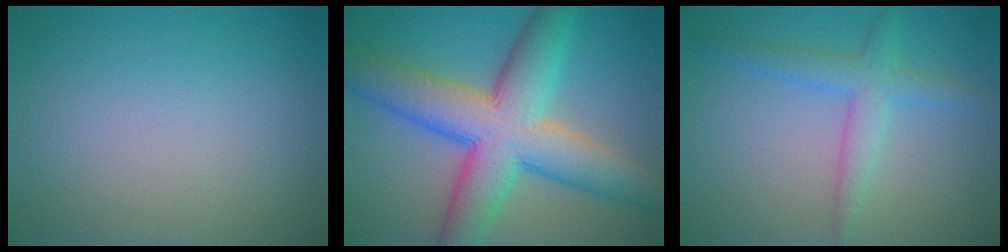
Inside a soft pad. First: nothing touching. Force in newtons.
{"total": 10.9, "press": 10.9, "slide": 0.1}
{"total": 3.0, "press": 3.0, "slide": 0.2}